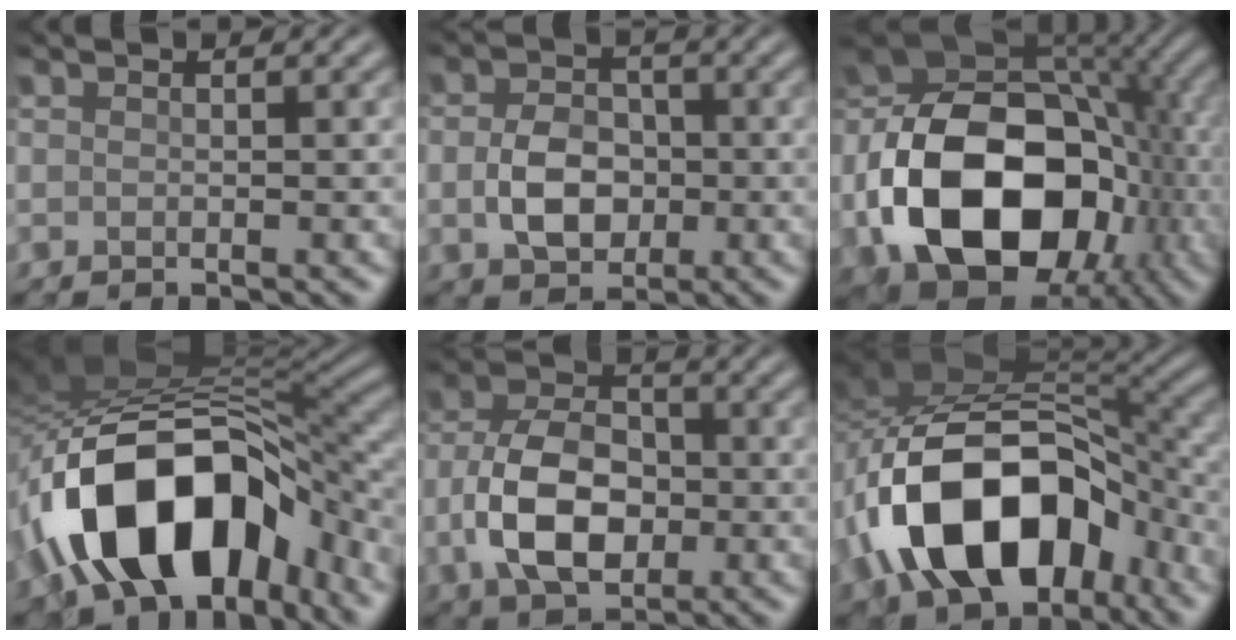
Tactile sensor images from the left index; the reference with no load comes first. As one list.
[{"total": 4.4, "force": [-0.8, 3.1, 3.0], "torque": [-0.066, 0.002, -0.011]}, {"total": 17.1, "force": [-4.1, 11.5, 12.0], "torque": [-0.240, -0.017, -0.065]}, {"total": 15.0, "force": [-5.5, 8.6, 11.0], "torque": [-0.185, 0.012, -0.094]}, {"total": 7.9, "force": [-1.7, 5.0, 5.9], "torque": [-0.124, 0.009, -0.037]}, {"total": 14.2, "force": [-5.5, 8.3, 10.2], "torque": [-0.177, 0.009, -0.099]}]